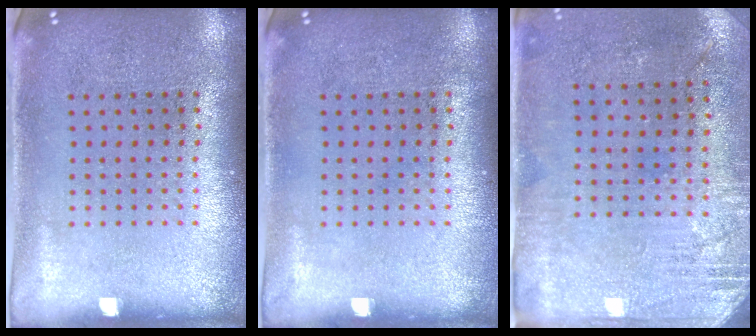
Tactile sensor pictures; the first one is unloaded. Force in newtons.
{"total": 0.0}
{"total": 2.8, "press": 2.4, "slide": 1.5}